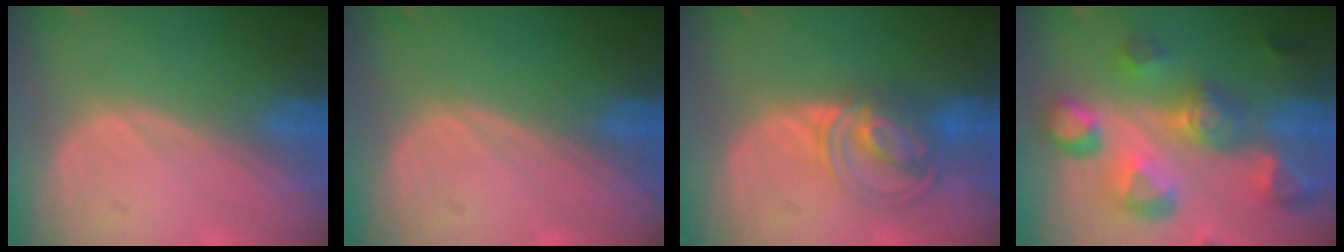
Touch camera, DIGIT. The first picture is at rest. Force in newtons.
{"total": 0.0}
{"total": 6.3, "press": 6.1, "slide": 1.4}
{"total": 11.2, "press": 10.0, "slide": 5.0}